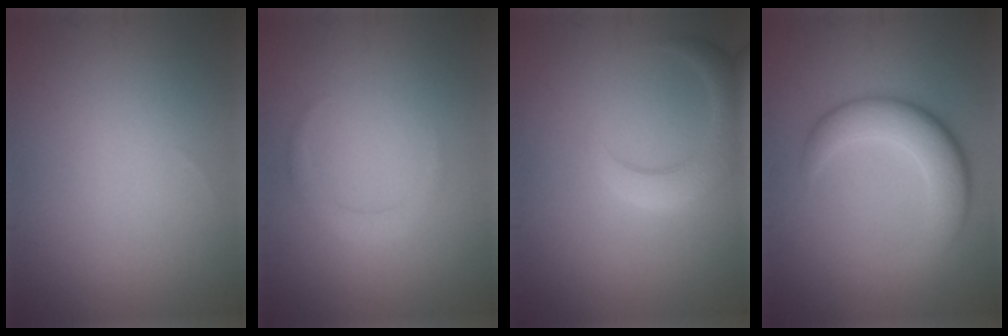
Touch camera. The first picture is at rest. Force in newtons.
{"total": 1.5, "press": 1.5, "slide": 0.1}
{"total": 4.1, "press": 4.1, "slide": 0.3}
{"total": 5.8, "press": 5.8, "slide": 0.4}